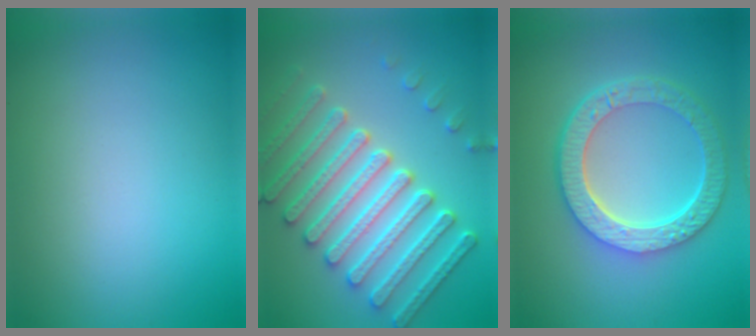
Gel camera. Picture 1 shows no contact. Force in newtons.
{"total": 6.9, "press": 6.2, "slide": 3.1}
{"total": 6.5, "press": 5.0, "slide": 4.2}